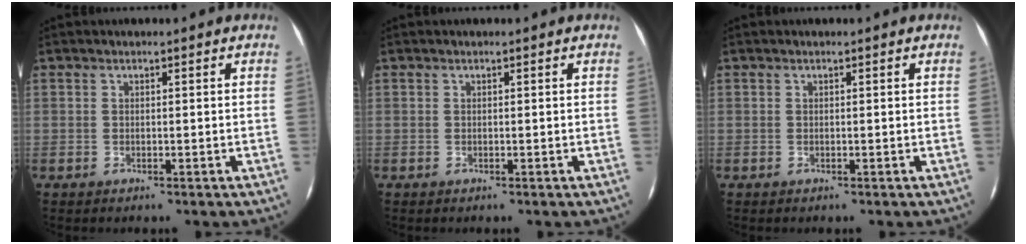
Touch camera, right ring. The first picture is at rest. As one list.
[{"total": 0.0}, {"total": 0.0}]